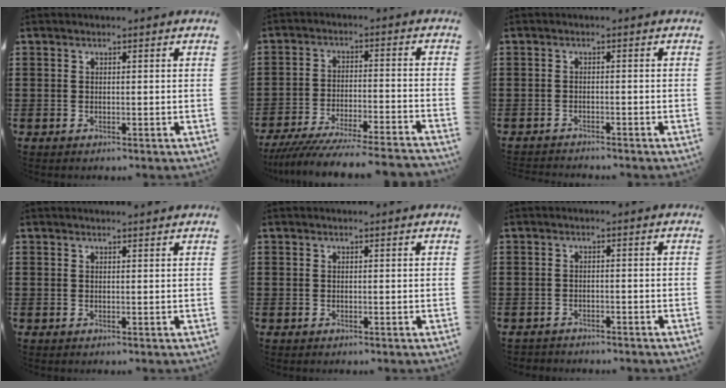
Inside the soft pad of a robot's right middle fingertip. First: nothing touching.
{"total": 6.8, "force": [-6.4, -0.1, 2.2], "torque": [-0.048, -0.011, -0.127]}
{"total": 1.3, "force": [-1.3, 0.1, 0.0], "torque": [-0.005, 0.002, -0.026]}
{"total": 0.6, "force": [0.6, 0.0, 0.1], "torque": [0.004, -0.006, 0.009]}
{"total": 0.0}
{"total": 1.5, "force": [-1.4, 0.3, -0.1], "torque": [-0.003, 0.001, -0.032]}